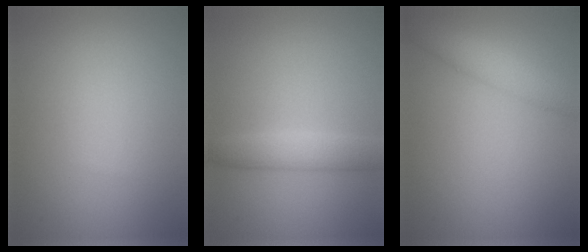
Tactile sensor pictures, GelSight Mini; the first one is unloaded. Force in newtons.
{"total": 2.9, "press": 2.9, "slide": 0.0}
{"total": 4.0, "press": 4.0, "slide": 0.1}